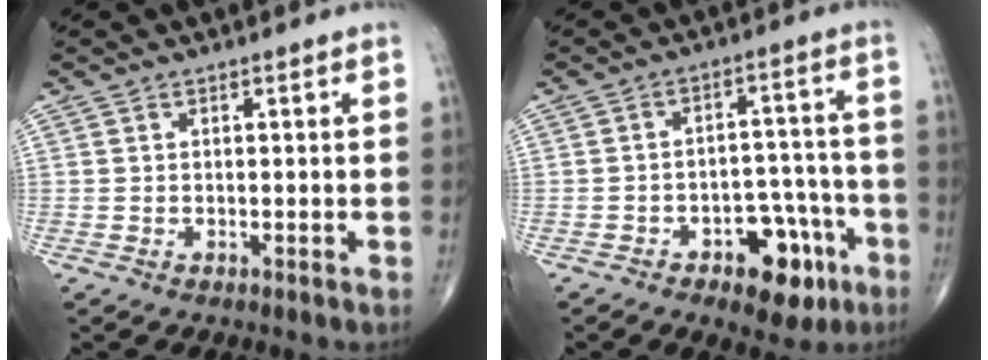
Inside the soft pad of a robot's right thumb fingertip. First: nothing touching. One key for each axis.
{"total": 11.3, "fx": -5.8, "fy": 6.1, "fz": 7.5, "tx": -0.063, "ty": 0.046, "tz": -0.076}